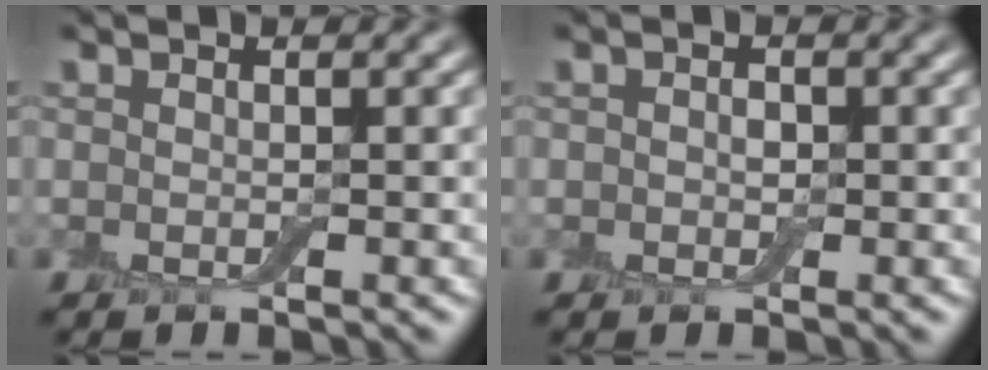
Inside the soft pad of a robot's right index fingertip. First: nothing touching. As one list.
[{"total": 0.9, "force": [0.0, 0.7, 0.5], "torque": [-0.008, -0.002, -0.003]}]